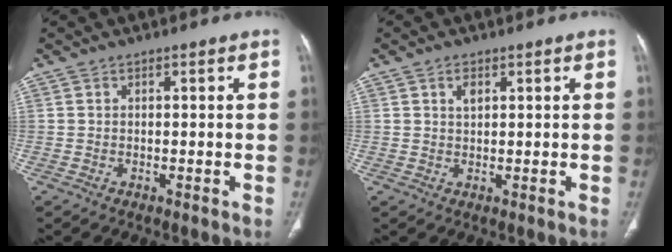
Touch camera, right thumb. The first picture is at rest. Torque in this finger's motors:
{"motor_torque": [-0.82, 0.24, -0.15, 0.19, 0.08]}